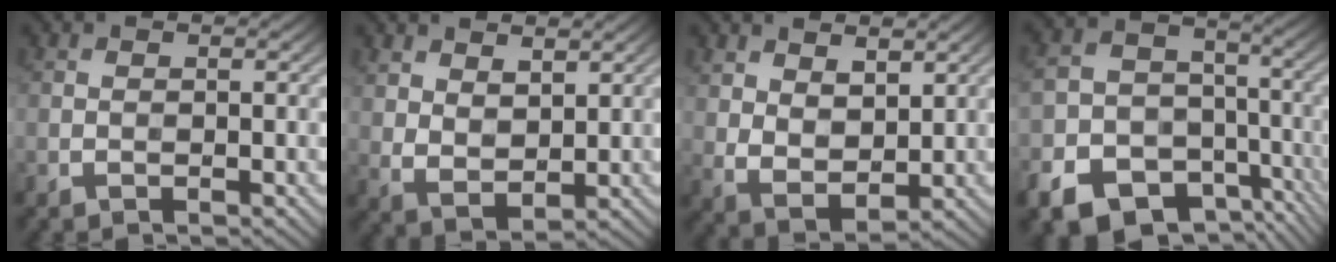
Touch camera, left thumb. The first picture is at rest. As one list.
[{"total": 4.5, "force": [3.0, 2.3, 2.6], "torque": [-0.062, -0.009, 0.067]}, {"total": 5.6, "force": [3.2, 3.0, 3.6], "torque": [-0.083, -0.011, 0.068]}, {"total": 16.8, "force": [-9.6, 12.4, 6.1], "torque": [-0.160, -0.063, -0.145]}]